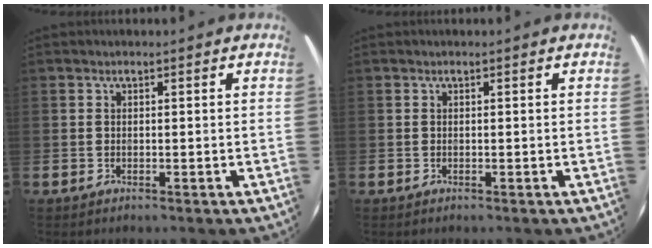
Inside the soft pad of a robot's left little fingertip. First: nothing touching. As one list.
[{"total": 0.0}]